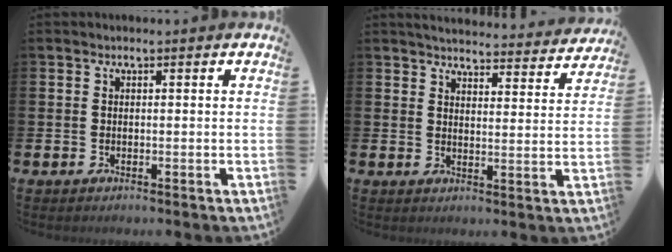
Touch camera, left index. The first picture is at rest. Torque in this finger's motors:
{"motor_torque": [1.07, -1.07, 0.26, 0.07]}